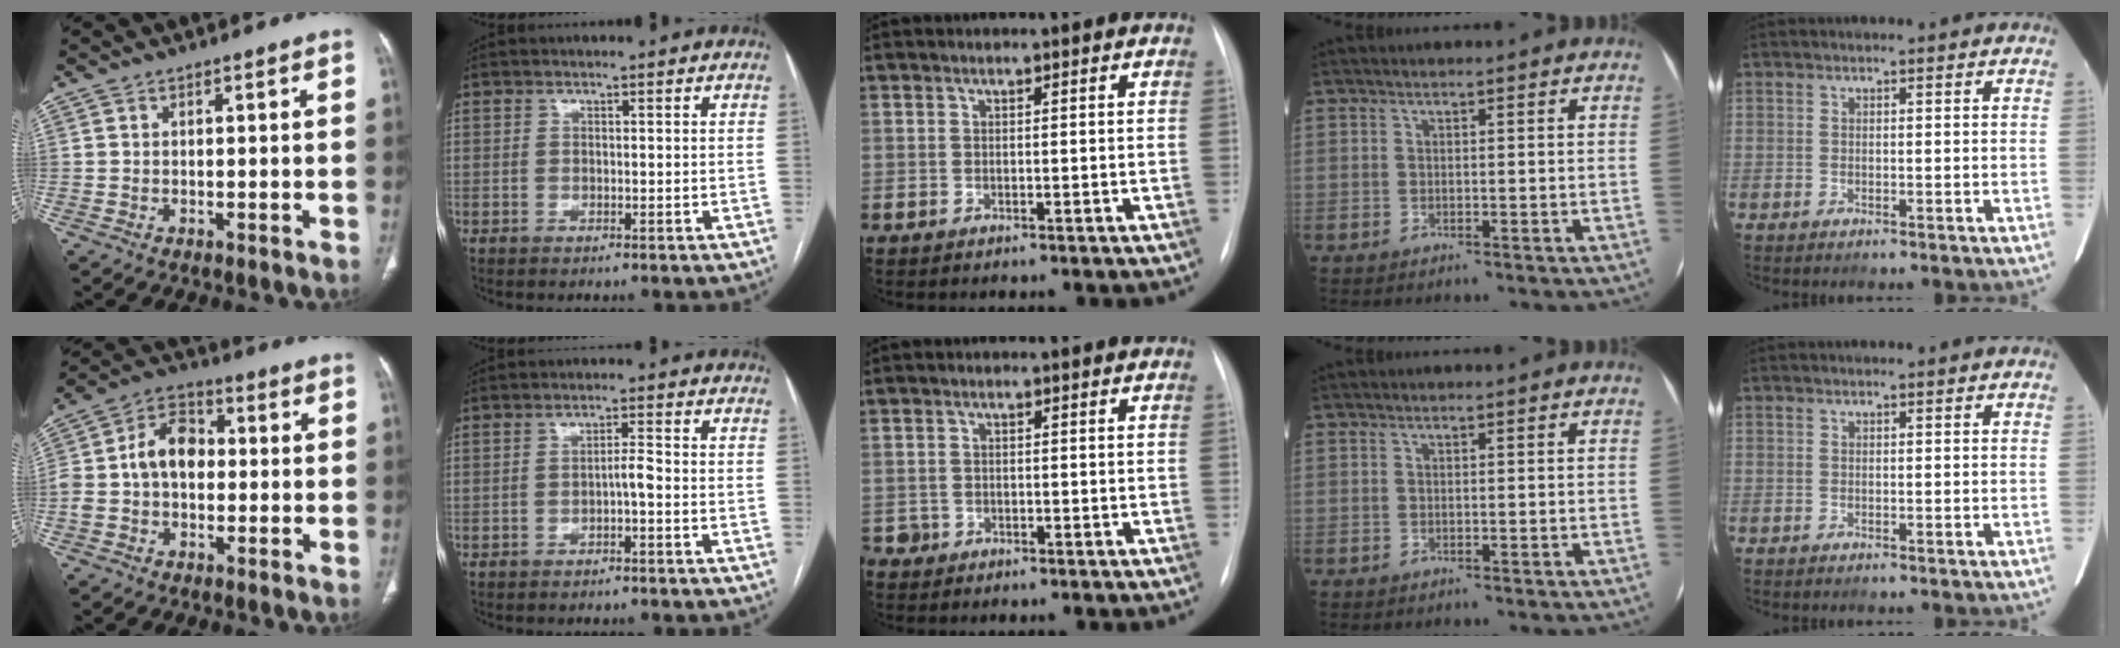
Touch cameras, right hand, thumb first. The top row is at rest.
{"thumb": {"total": 10.4, "force": [-0.1, 7.3, 7.4], "torque": [-0.126, 0.034, -0.013]}, "index": {"total": 1.8, "force": [-0.7, 0.0, 1.6], "torque": [-0.026, 0.003, -0.013]}, "middle": {"total": 1.3, "force": [-0.9, 1.0, -0.2], "torque": [0.001, 0.006, -0.017]}}